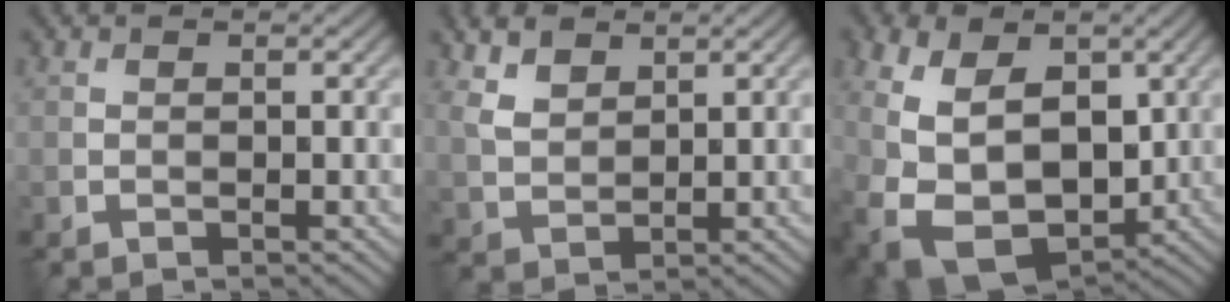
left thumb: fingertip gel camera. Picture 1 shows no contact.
{"total": 4.6, "force": [2.9, 2.5, 2.6], "torque": [-0.068, 0.001, 0.066]}
{"total": 14.6, "force": [0.0, 10.1, 10.6], "torque": [-0.214, -0.016, 0.034]}